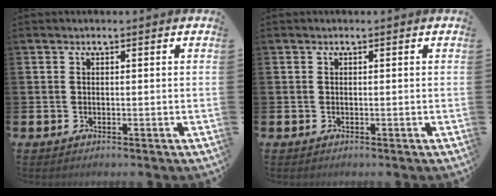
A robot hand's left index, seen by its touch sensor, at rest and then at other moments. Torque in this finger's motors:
{"motor_torque": [-0.01, 0.01, 0.01, 0.00]}